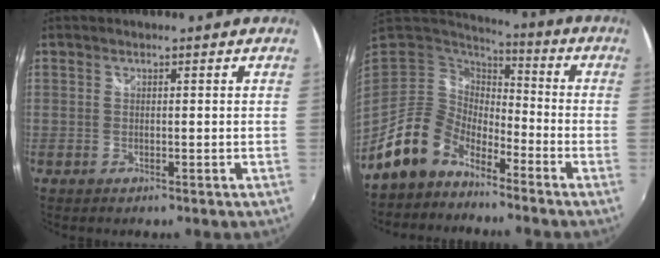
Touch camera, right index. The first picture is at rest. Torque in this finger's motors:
{"motor_torque": [-0.09, -0.34, -0.44, -0.21]}